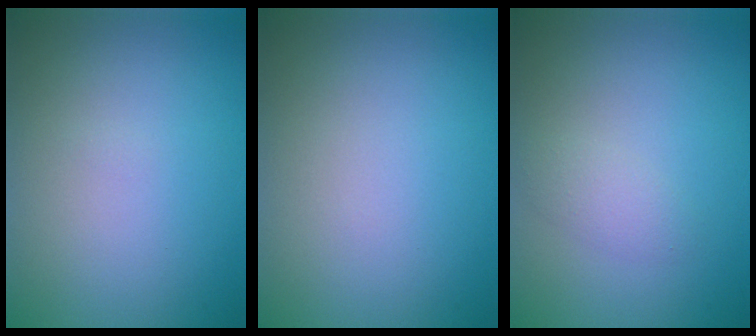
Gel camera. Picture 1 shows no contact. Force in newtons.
{"total": 0.0}
{"total": 1.4, "press": 1.4, "slide": 0.1}